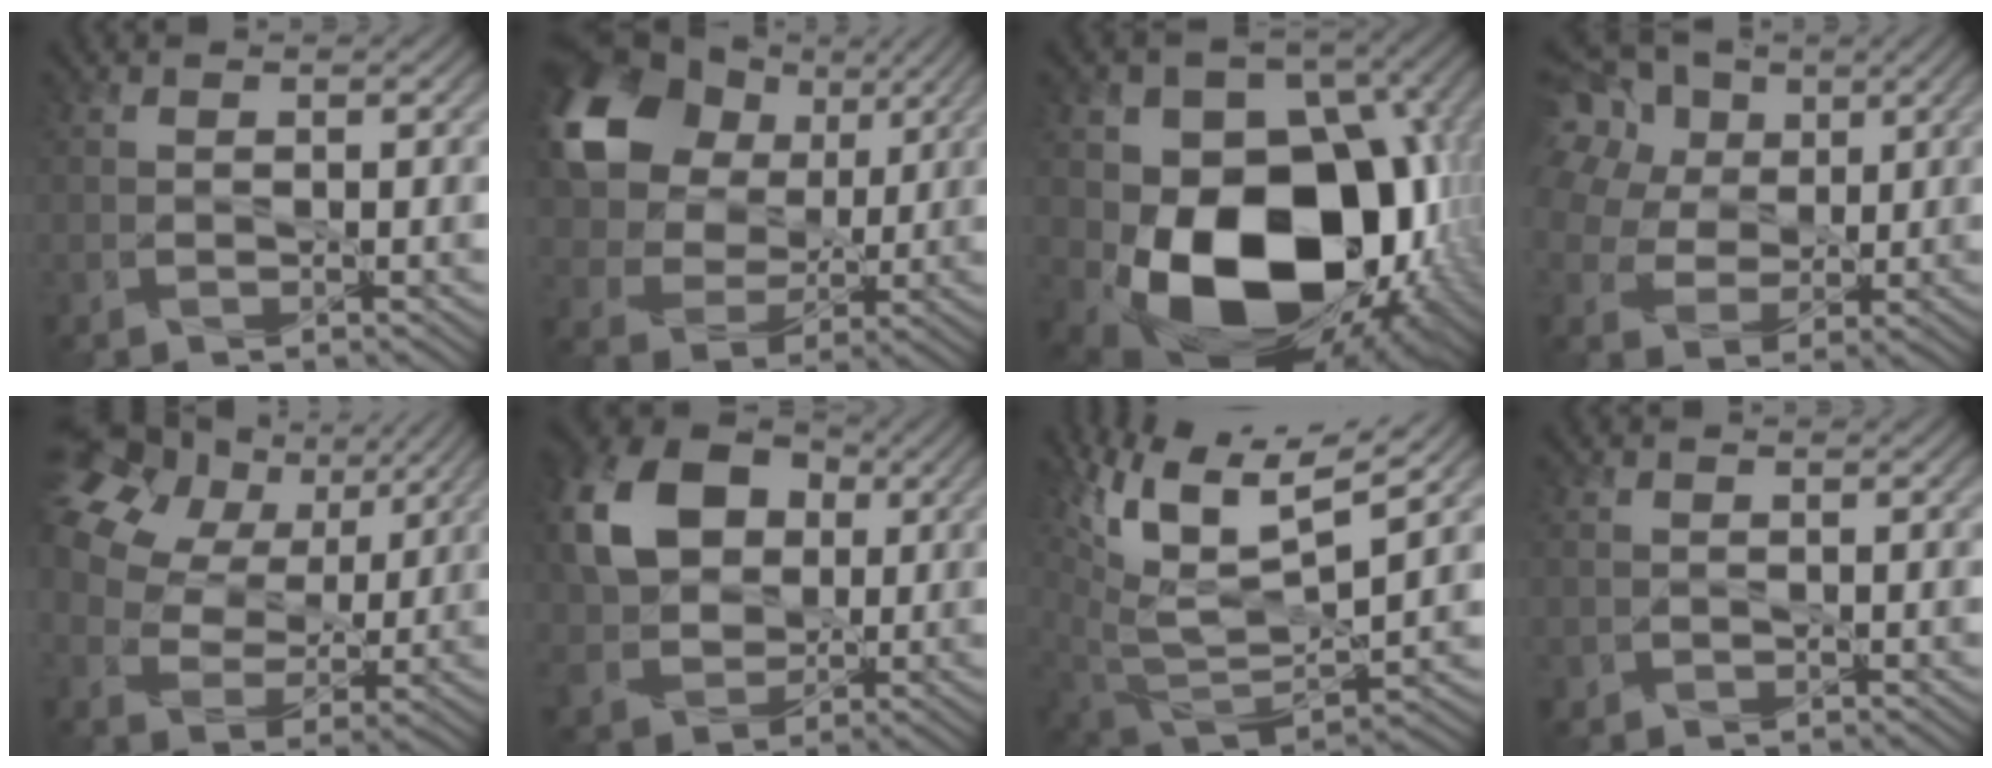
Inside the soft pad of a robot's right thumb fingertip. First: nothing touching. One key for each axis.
{"total": 14.3, "fx": 5.2, "fy": 10.6, "fz": 8.1, "tx": -0.193, "ty": 0.020, "tz": 0.090}
{"total": 17.4, "fx": -2.6, "fy": 12.7, "fz": 11.6, "tx": -0.166, "ty": -0.048, "tz": -0.027}
{"total": 17.9, "fx": 8.0, "fy": 12.9, "fz": 9.4, "tx": -0.278, "ty": 0.048, "tz": 0.164}
{"total": 18.6, "fx": 8.3, "fy": 13.3, "fz": 10.1, "tx": -0.297, "ty": 0.060, "tz": 0.175}
{"total": 12.5, "fx": 2.3, "fy": 9.7, "fz": 7.6, "tx": -0.189, "ty": 0.011, "tz": 0.037}
{"total": 13.6, "fx": 8.2, "fy": 4.7, "fz": 9.8, "tx": -0.245, "ty": 0.010, "tz": 0.152}
{"total": 0.9, "fx": -0.3, "fy": 0.9, "fz": -0.1, "tx": 0.008, "ty": -0.006, "tz": -0.010}